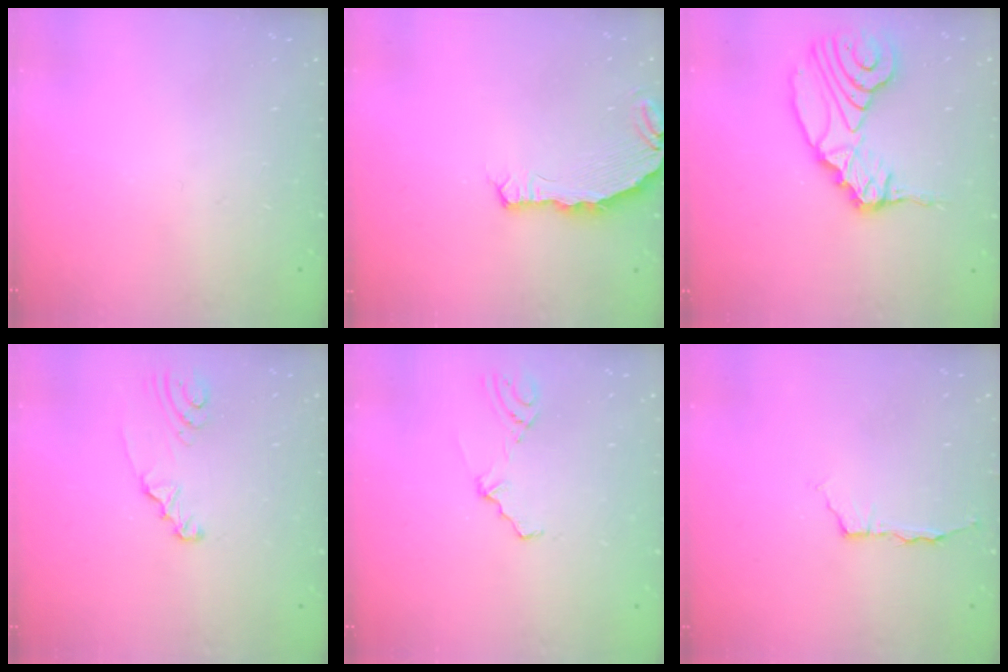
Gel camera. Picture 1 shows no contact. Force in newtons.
{"total": 6.8, "press": 5.1, "slide": 4.4}
{"total": 16.4, "press": 15.6, "slide": 5.2}
{"total": 3.4, "press": 3.4, "slide": 0.4}
{"total": 2.9, "press": 2.8, "slide": 0.8}
{"total": 3.5, "press": 3.5, "slide": 0.5}